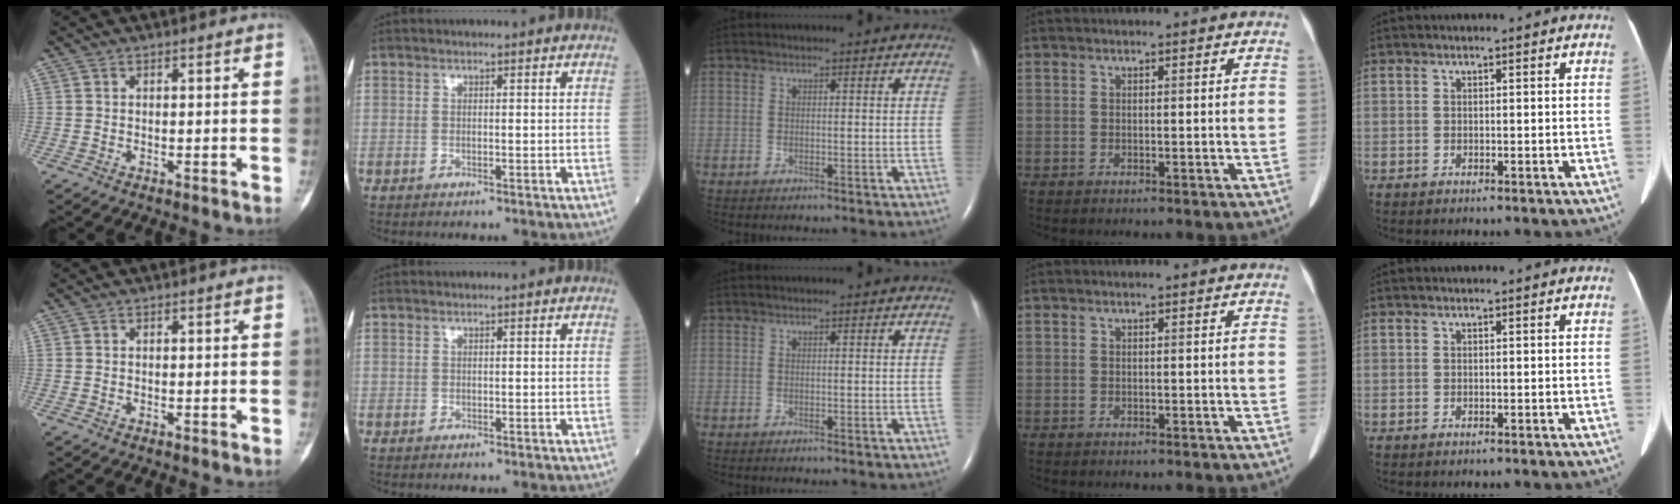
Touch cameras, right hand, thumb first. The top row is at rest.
{}